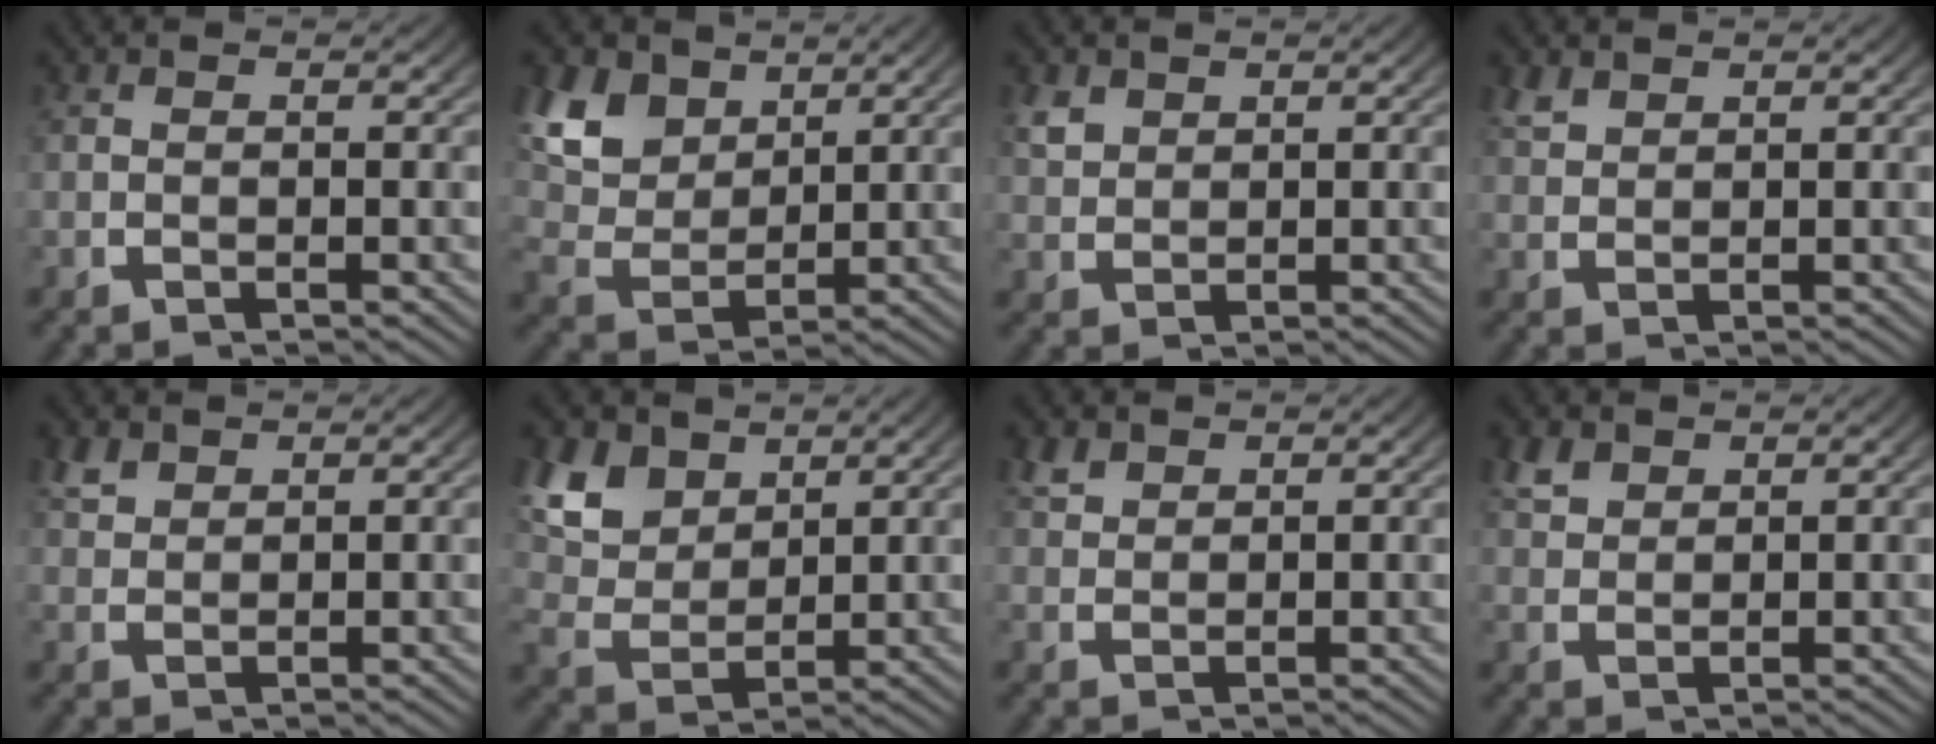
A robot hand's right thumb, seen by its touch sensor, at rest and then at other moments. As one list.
[{"total": 8.2, "force": [2.4, 6.0, 5.0], "torque": [-0.134, -0.024, 0.056]}, {"total": 2.3, "force": [1.3, 1.6, 1.0], "torque": [-0.023, -0.003, 0.035]}, {"total": 1.8, "force": [1.5, 0.7, 0.5], "torque": [-0.011, 0.002, 0.038]}, {"total": 2.1, "force": [1.8, 1.0, 0.7], "torque": [-0.014, 0.001, 0.040]}, {"total": 7.1, "force": [2.5, 5.1, 4.3], "torque": [-0.117, -0.022, 0.058]}, {"total": 2.0, "force": [1.7, 0.9, 0.6], "torque": [-0.010, 0.001, 0.038]}, {"total": 2.5, "force": [2.0, 1.2, 0.9], "torque": [-0.019, 0.001, 0.044]}]